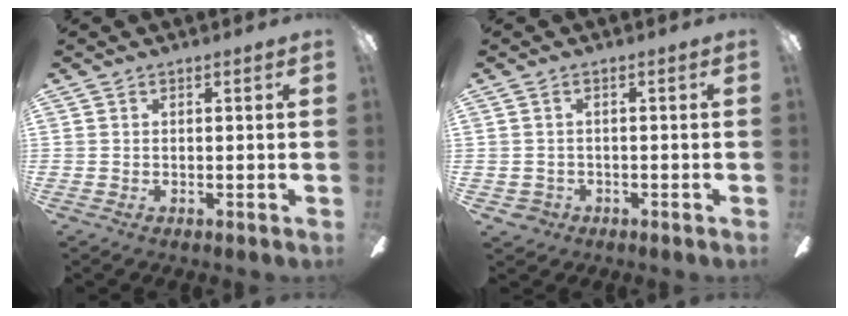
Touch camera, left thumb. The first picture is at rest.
{"total": 1.9, "force": [-0.4, 1.8, 0.7], "torque": [-0.022, 0.003, -0.012]}